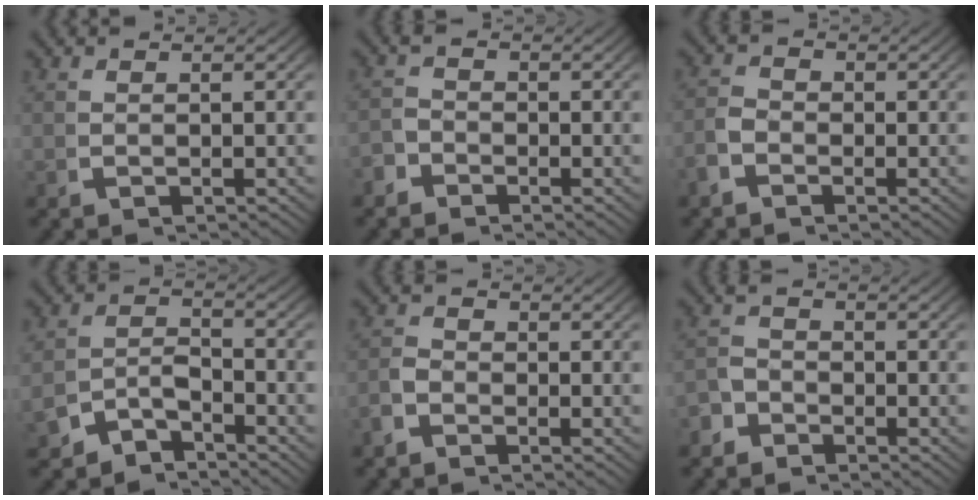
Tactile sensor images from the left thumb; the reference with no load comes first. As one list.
[{"total": 2.0, "force": [-1.6, 1.2, 0.1], "torque": [0.006, -0.008, -0.034]}, {"total": 2.2, "force": [-0.9, 1.7, 1.0], "torque": [-0.017, -0.001, -0.026]}, {"total": 4.0, "force": [-2.7, 2.4, 1.6], "torque": [-0.025, -0.017, -0.045]}, {"total": 2.0, "force": [-1.1, 1.5, 0.8], "torque": [-0.015, -0.002, -0.027]}, {"total": 2.5, "force": [-2.0, 1.5, 0.4], "torque": [-0.005, -0.011, -0.038]}]